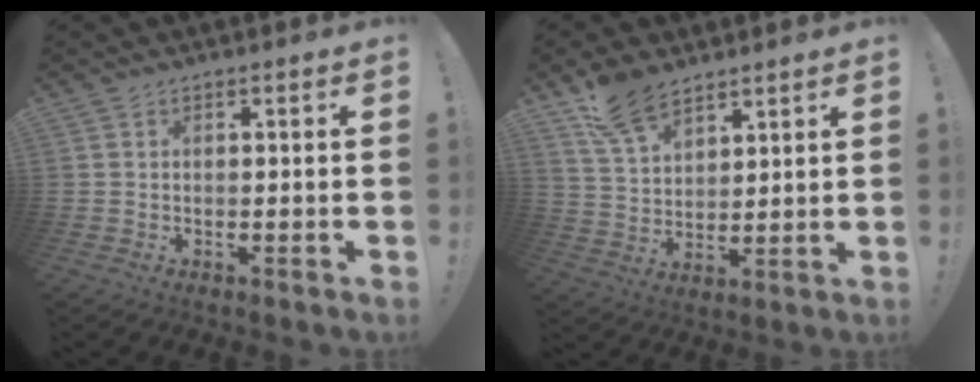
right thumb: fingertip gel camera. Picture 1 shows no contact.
{"total": 11.0, "force": [8.3, 5.4, 4.9], "torque": [-0.098, -0.042, 0.161]}